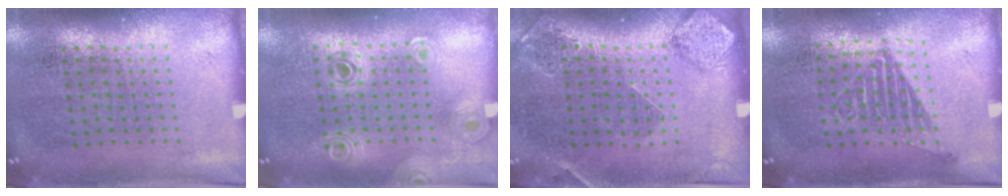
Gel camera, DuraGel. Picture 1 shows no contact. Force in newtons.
{"total": 0.8, "press": 0.8, "slide": 0.2}
{"total": 1.5, "press": 1.4, "slide": 0.4}
{"total": 1.1, "press": 1.0, "slide": 0.6}